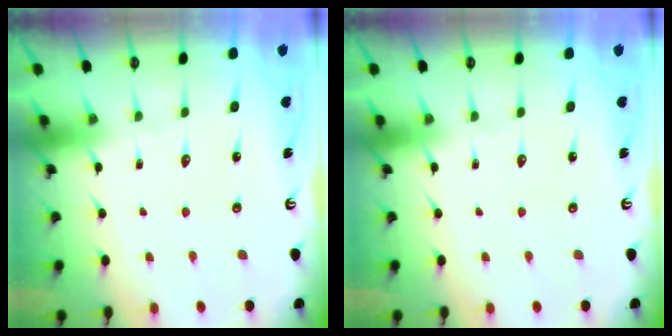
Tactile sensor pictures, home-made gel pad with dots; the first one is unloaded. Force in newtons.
{"total": 0.0}